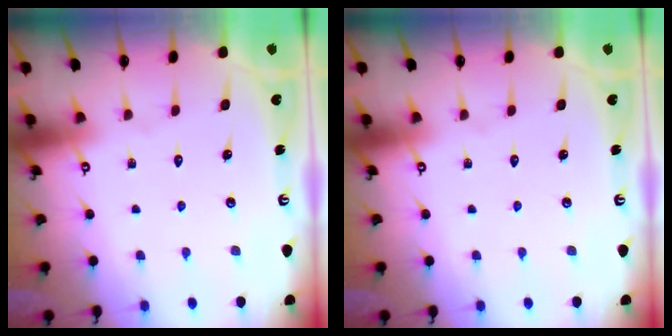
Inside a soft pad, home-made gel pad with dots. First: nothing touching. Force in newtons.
{"total": 0.0}